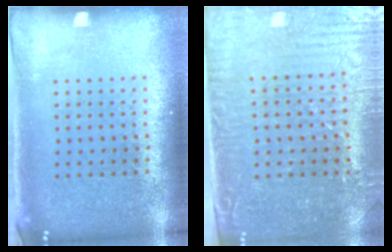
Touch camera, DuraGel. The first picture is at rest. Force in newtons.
{"total": 3.9, "press": 3.5, "slide": 1.8}